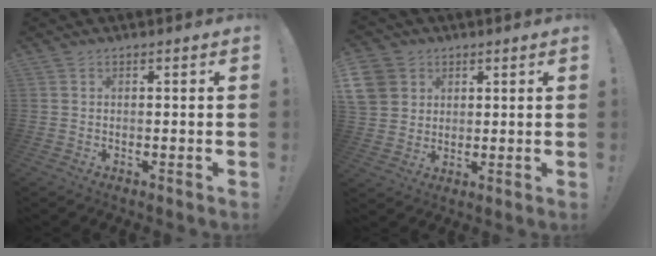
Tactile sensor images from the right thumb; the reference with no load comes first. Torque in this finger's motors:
{"motor_torque": [0.22, 1.45, -0.13, 0.32, 0.02]}